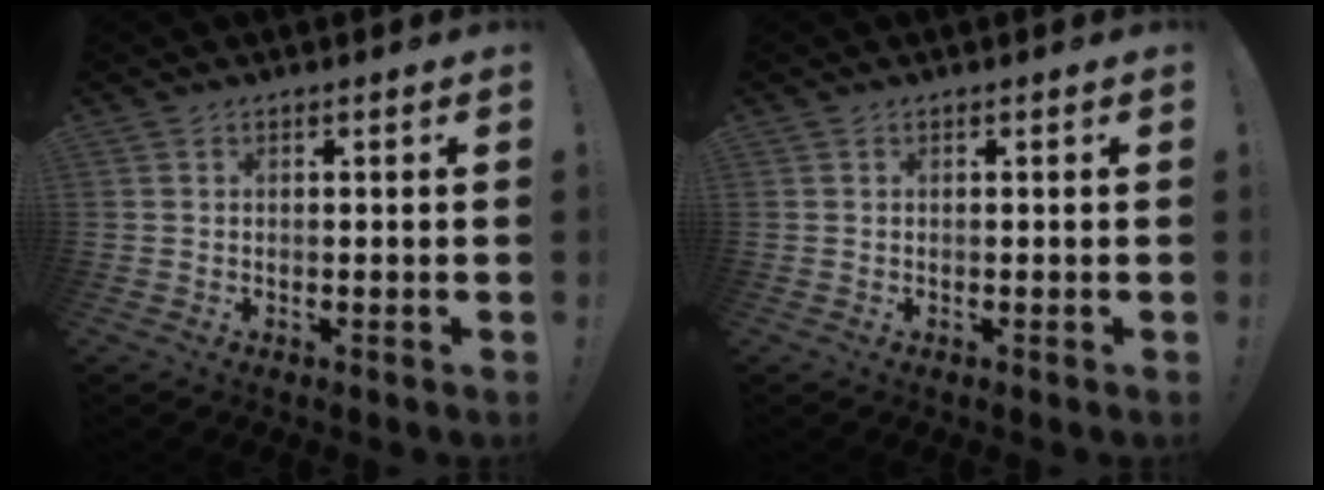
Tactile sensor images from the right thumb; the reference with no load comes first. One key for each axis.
{"total": 0.0}